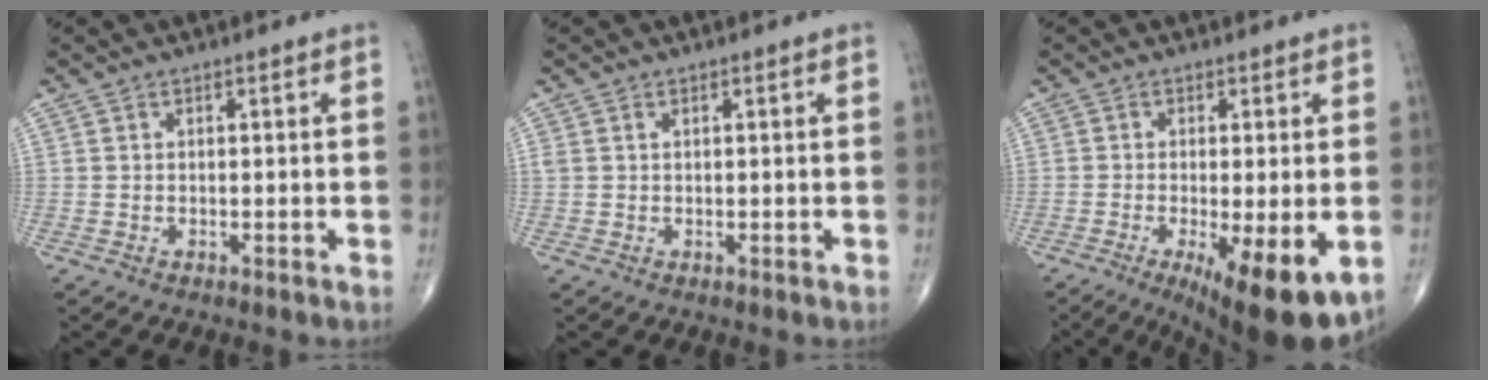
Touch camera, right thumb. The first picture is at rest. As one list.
[{"total": 0.8, "force": [0.4, 0.5, 0.5], "torque": [-0.013, 0.012, 0.011]}, {"total": 13.4, "force": [-4.6, 3.7, 12.0], "torque": [-0.157, -0.020, -0.061]}]